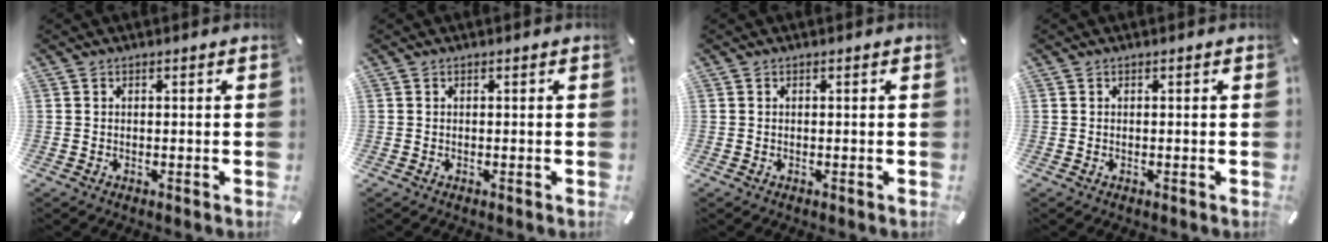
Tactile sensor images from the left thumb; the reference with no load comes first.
{"total": 0.0}
{"total": 0.0}
{"total": 0.0}